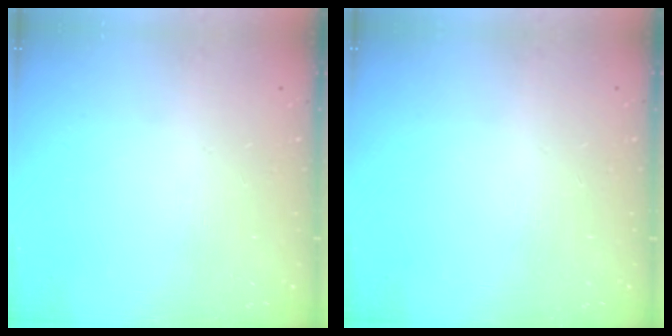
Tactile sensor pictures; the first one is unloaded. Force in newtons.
{"total": 0.0}